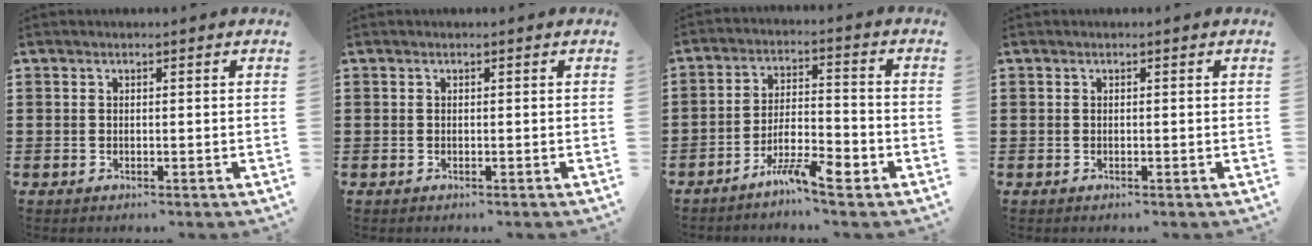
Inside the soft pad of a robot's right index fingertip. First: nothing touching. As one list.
[{"total": 0.0}, {"total": 6.8, "force": [-4.7, 1.7, 4.6], "torque": [-0.094, 0.004, -0.089]}, {"total": 0.0}]